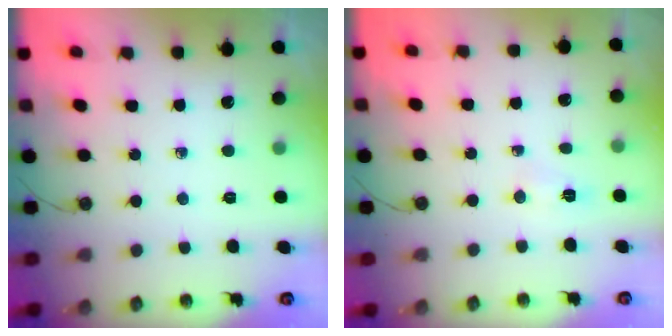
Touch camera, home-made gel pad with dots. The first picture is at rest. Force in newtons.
{"total": 16.1, "press": 4.7, "slide": 15.4}